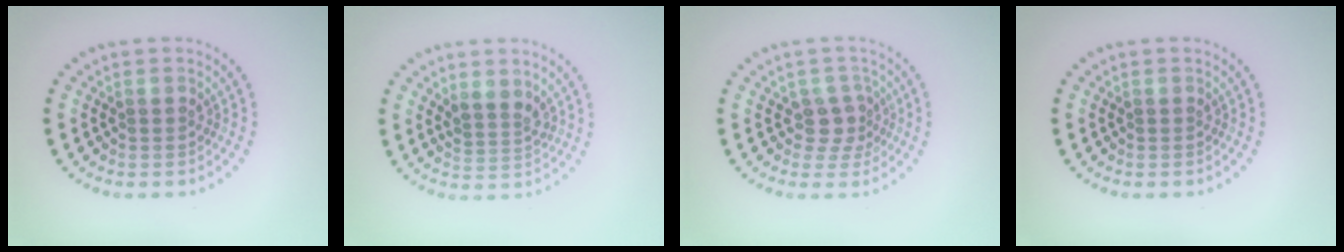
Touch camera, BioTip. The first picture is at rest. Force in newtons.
{"total": 2.0, "press": 1.6, "slide": 1.2}
{"total": 2.3, "press": 1.7, "slide": 1.6}
{"total": 0.0}